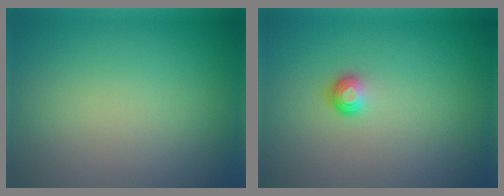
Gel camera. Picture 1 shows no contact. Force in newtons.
{"total": 1.2, "press": 1.0, "slide": 0.6}